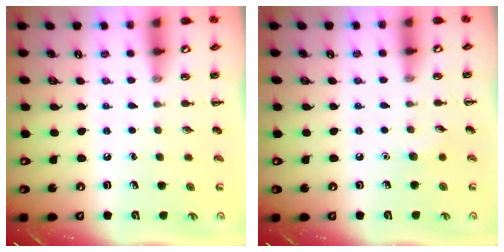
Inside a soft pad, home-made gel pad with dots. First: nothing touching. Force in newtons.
{"total": 4.2, "press": 4.0, "slide": 1.3}